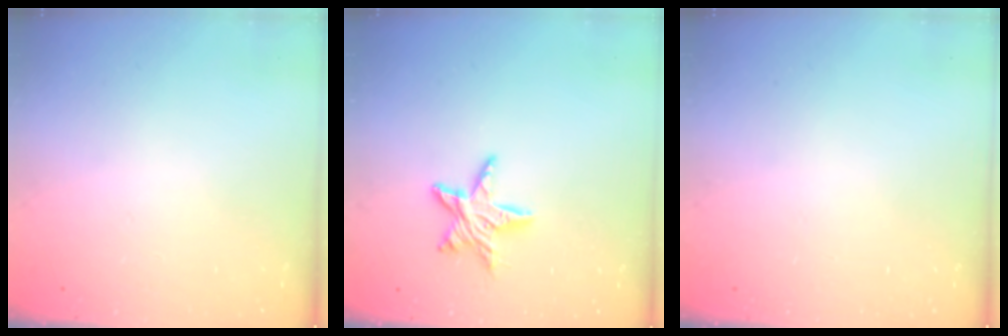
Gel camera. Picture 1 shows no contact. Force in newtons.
{"total": 9.1, "press": 9.1, "slide": 0.5}
{"total": 0.0}